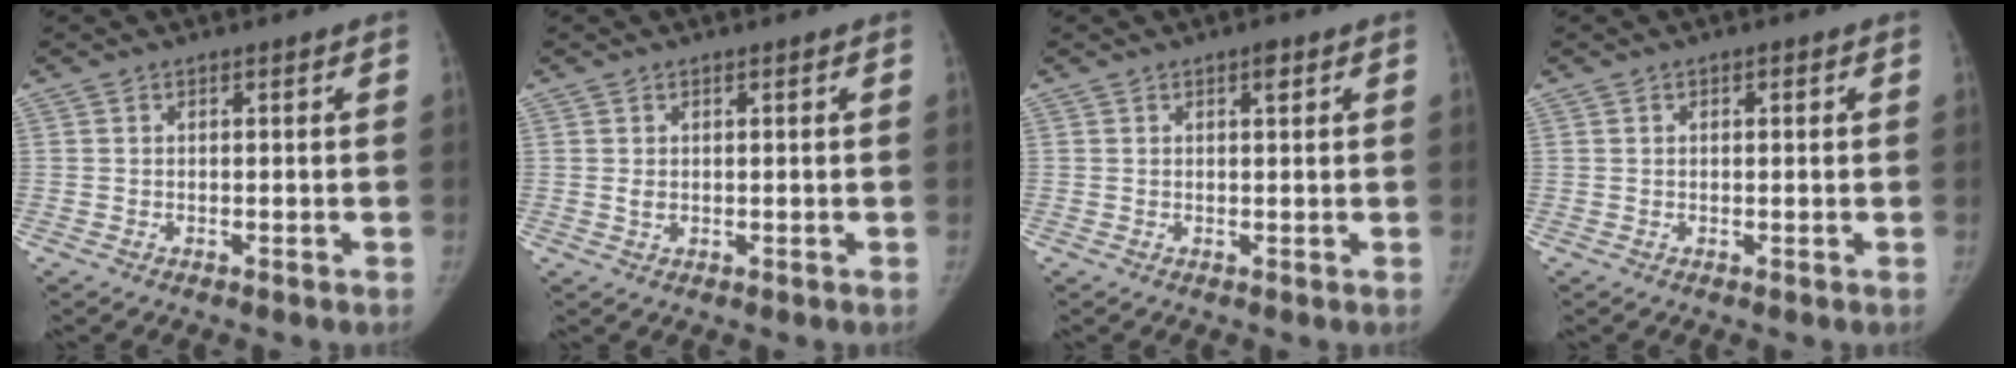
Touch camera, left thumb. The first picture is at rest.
{"total": 1.2, "force": [0.2, 0.8, 0.9], "torque": [-0.013, -0.002, 0.006]}
{"total": 1.6, "force": [0.8, 0.6, 1.3], "torque": [-0.014, -0.001, 0.010]}
{"total": 1.1, "force": [0.4, 0.6, 0.9], "torque": [-0.013, 0.002, 0.005]}